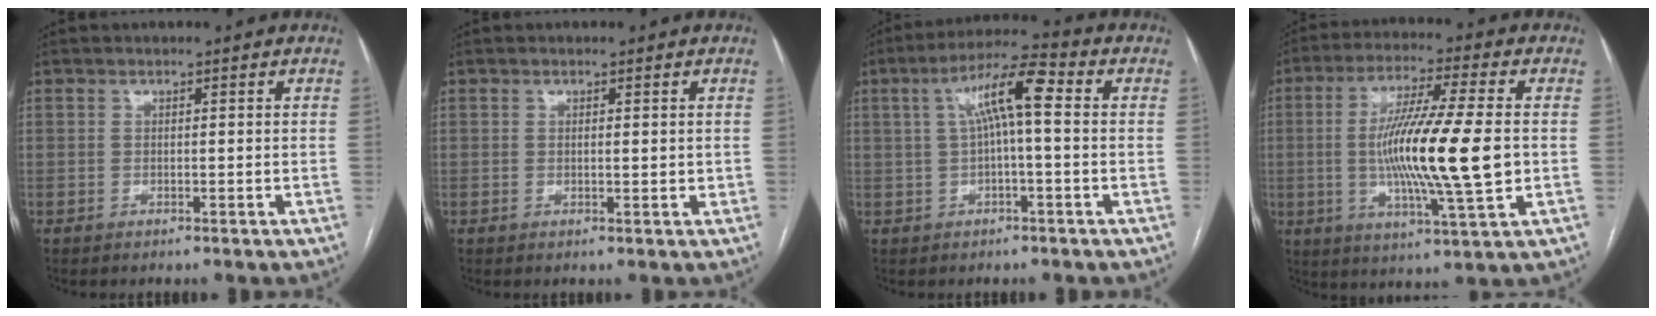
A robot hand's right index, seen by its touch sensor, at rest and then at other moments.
{"total": 1.2, "force": [0.3, 0.4, 1.1], "torque": [-0.019, -0.002, 0.004]}
{"total": 8.5, "force": [1.3, 1.1, 8.4], "torque": [-0.149, 0.032, 0.019]}
{"total": 16.3, "force": [-0.7, 0.6, 16.2], "torque": [-0.295, -0.011, -0.018]}